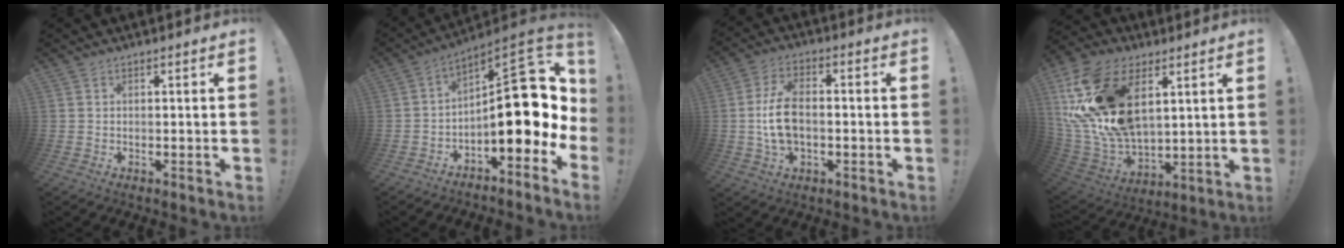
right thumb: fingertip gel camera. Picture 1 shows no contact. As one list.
[{"total": 19.2, "force": [-0.1, 8.5, 17.2], "torque": [-0.230, -0.007, 0.004]}, {"total": 10.5, "force": [-1.1, 6.6, 8.1], "torque": [-0.152, 0.005, -0.017]}, {"total": 26.0, "force": [9.1, 16.3, 18.1], "torque": [-0.377, -0.039, 0.178]}]